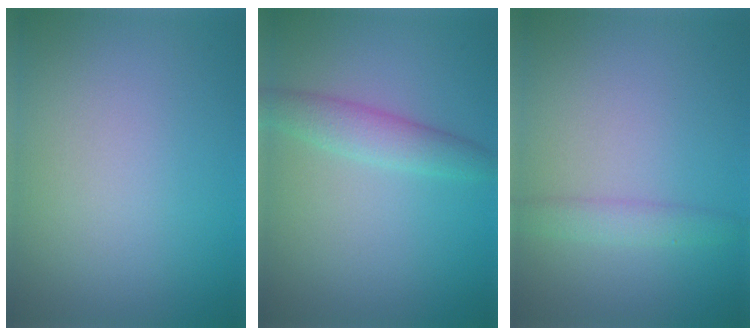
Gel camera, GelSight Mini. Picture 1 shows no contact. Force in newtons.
{"total": 2.7, "press": 2.7, "slide": 0.2}
{"total": 1.8, "press": 1.8, "slide": 0.1}